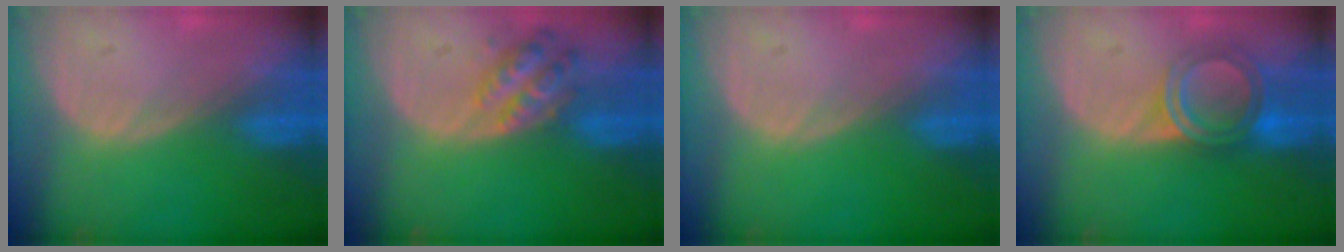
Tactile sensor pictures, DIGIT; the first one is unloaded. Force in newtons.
{"total": 6.0, "press": 5.5, "slide": 2.4}
{"total": 0.0}
{"total": 6.0, "press": 5.3, "slide": 2.8}